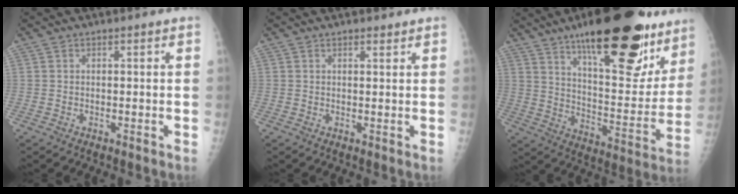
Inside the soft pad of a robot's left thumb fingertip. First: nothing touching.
{"total": 1.2, "force": [1.1, 0.5, 0.5], "torque": [-0.002, -0.007, 0.015]}
{"total": 28.2, "force": [18.0, 9.4, 19.6], "torque": [-0.240, -0.072, 0.271]}